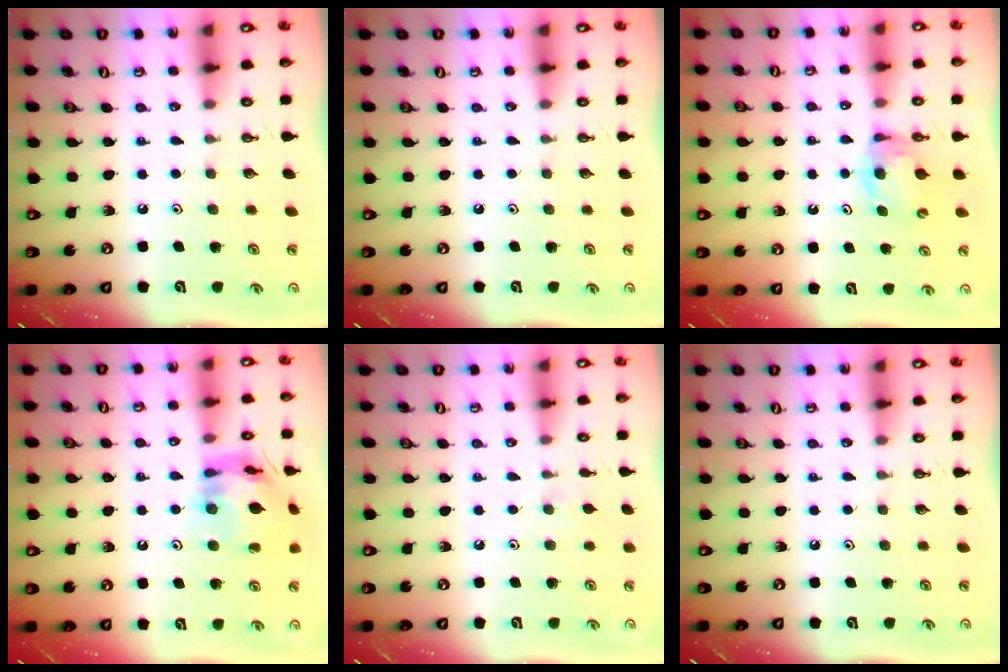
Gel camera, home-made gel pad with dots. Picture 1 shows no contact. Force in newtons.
{"total": 0.0}
{"total": 7.0, "press": 7.0, "slide": 0.5}
{"total": 15.1, "press": 15.0, "slide": 1.5}
{"total": 5.1, "press": 5.1, "slide": 0.8}
{"total": 0.0}